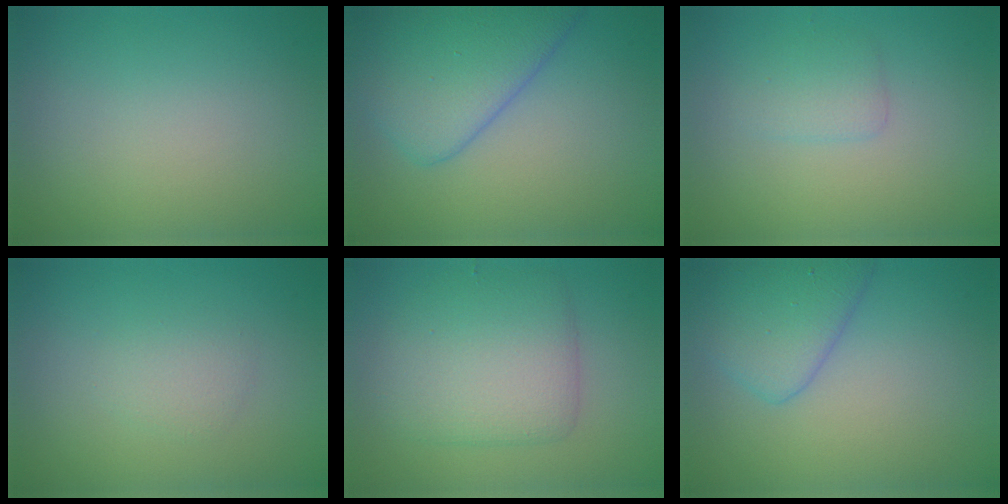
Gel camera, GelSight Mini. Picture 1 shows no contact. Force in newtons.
{"total": 6.1, "press": 6.1, "slide": 0.1}
{"total": 1.6, "press": 1.6, "slide": 0.0}
{"total": 1.5, "press": 1.5, "slide": 0.0}
{"total": 5.4, "press": 5.4, "slide": 0.0}
{"total": 3.9, "press": 3.9, "slide": 0.2}